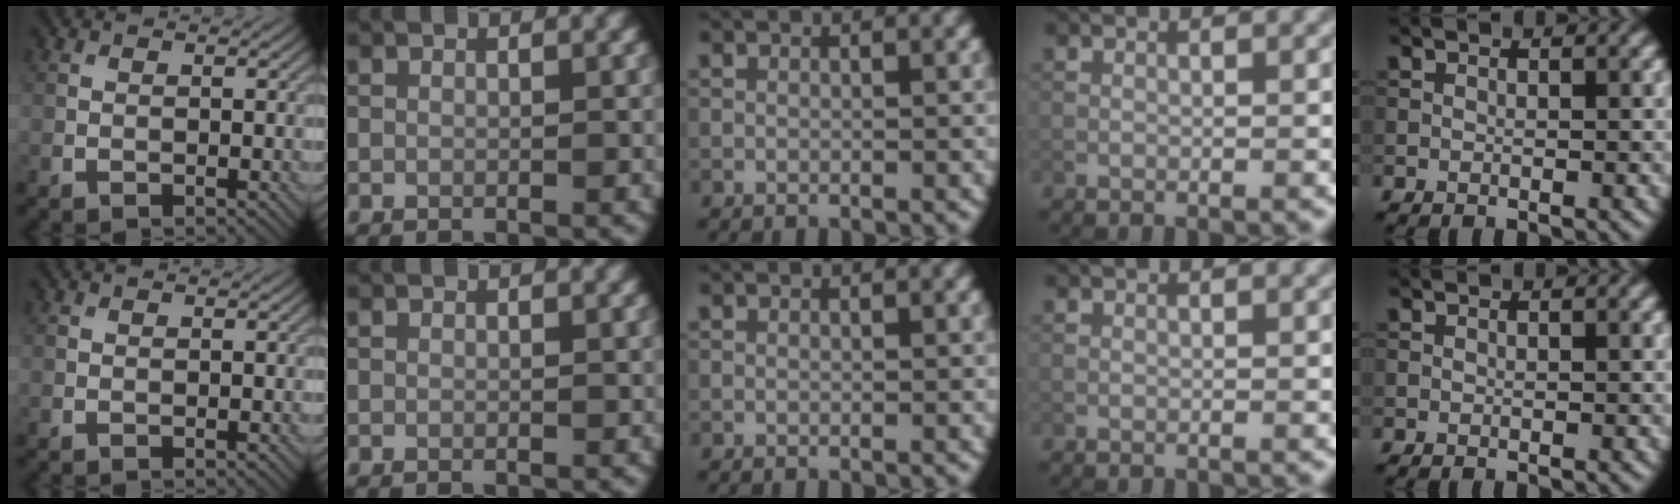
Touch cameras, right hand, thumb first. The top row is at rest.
{}